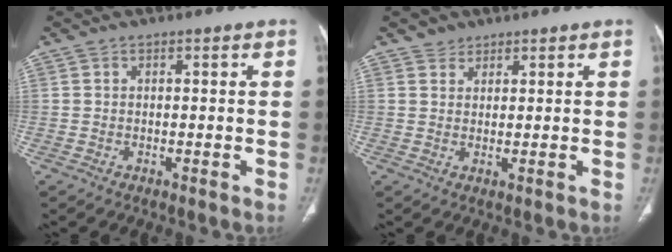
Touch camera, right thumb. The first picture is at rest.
{"total": 2.2, "force": [1.6, 1.5, 0.1], "torque": [0.014, -0.010, 0.023]}